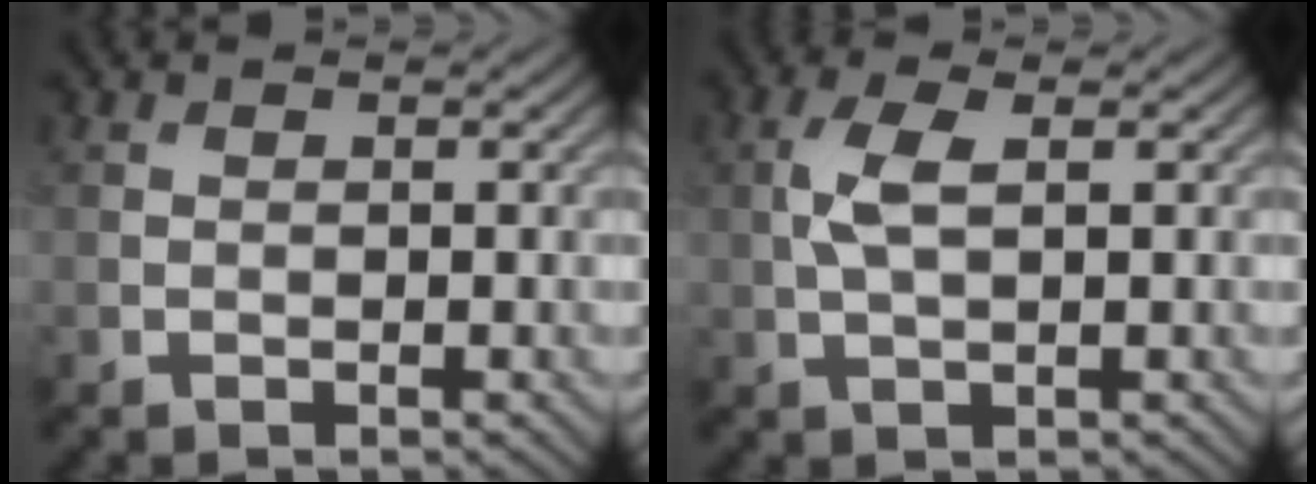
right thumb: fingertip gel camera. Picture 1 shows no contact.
{"total": 3.5, "force": [0.6, 1.2, 3.3], "torque": [-0.083, 0.007, 0.013]}